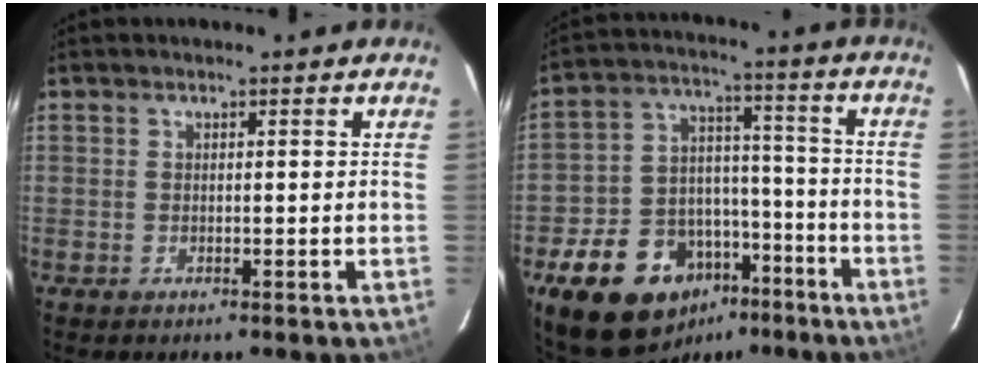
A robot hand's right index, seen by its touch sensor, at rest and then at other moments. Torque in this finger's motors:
{"motor_torque": [1.23, -0.91, 0.16, 0.01]}